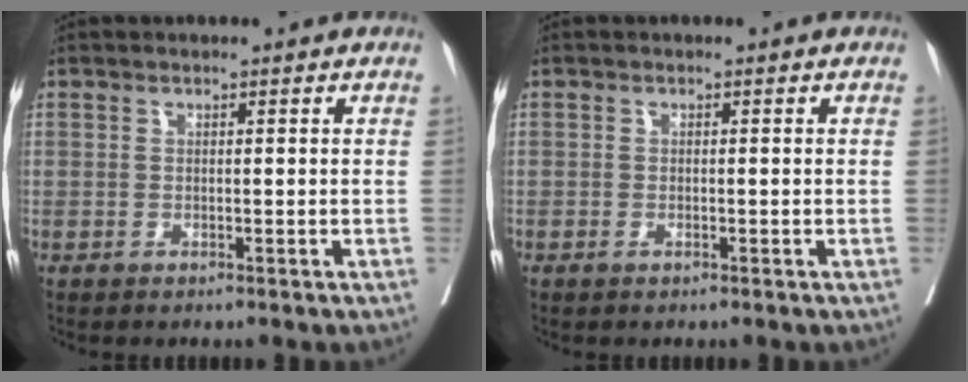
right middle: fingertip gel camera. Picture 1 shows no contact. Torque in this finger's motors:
{"motor_torque": [-0.03, -0.05, -0.02, 0.01]}